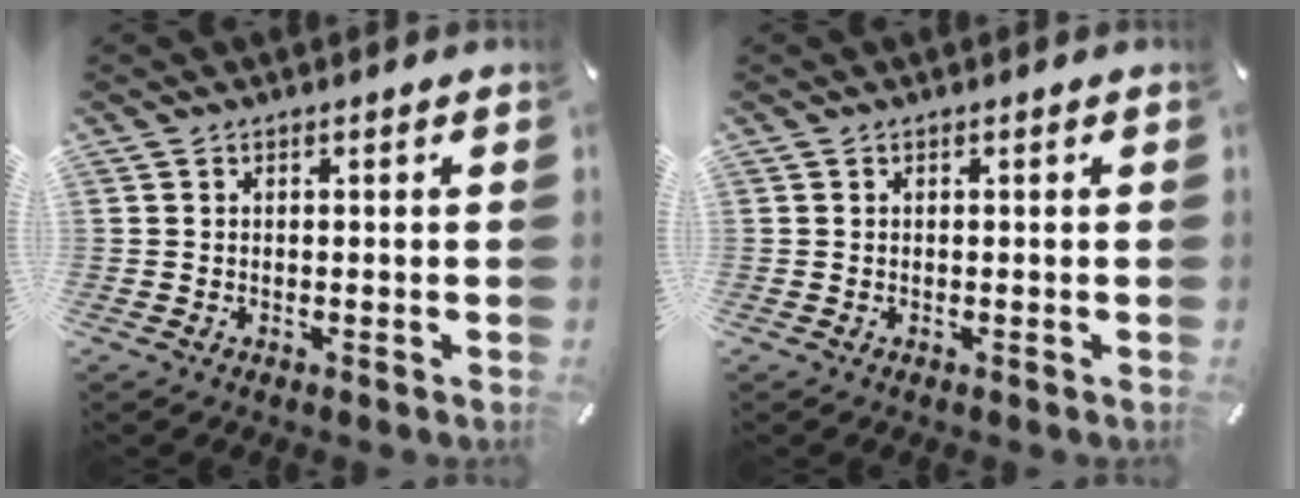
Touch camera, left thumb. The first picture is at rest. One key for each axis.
{"total": 0.0}